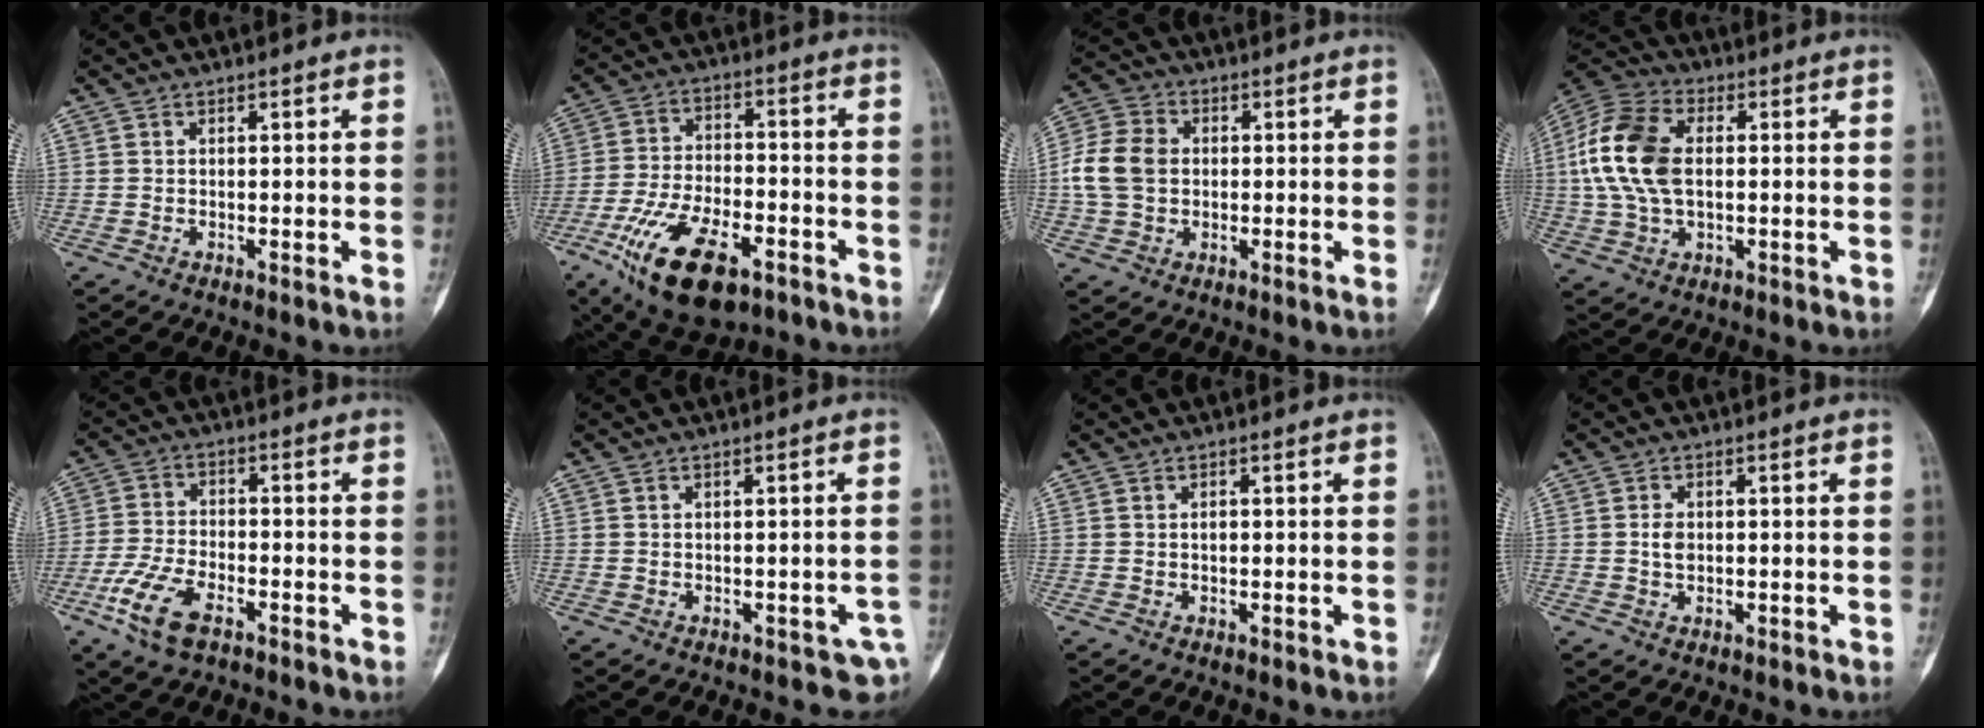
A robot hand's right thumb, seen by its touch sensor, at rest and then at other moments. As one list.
[{"total": 17.9, "force": [-9.1, 8.4, 12.9], "torque": [-0.227, 0.030, -0.149]}, {"total": 9.9, "force": [0.1, 7.5, 6.4], "torque": [-0.119, 0.018, -0.007]}, {"total": 15.7, "force": [1.0, 9.9, 12.1], "torque": [-0.245, 0.020, 0.015]}, {"total": 9.9, "force": [-5.3, 4.8, 6.8], "torque": [-0.146, 0.014, -0.102]}, {"total": 4.2, "force": [-1.4, 2.6, 2.9], "torque": [-0.018, 0.018, -0.008]}, {"total": 1.0, "force": [0.0, 0.7, 0.6], "torque": [-0.004, 0.002, -0.001]}, {"total": 2.6, "force": [-0.1, 1.9, 1.7], "torque": [-0.021, 0.002, -0.004]}]